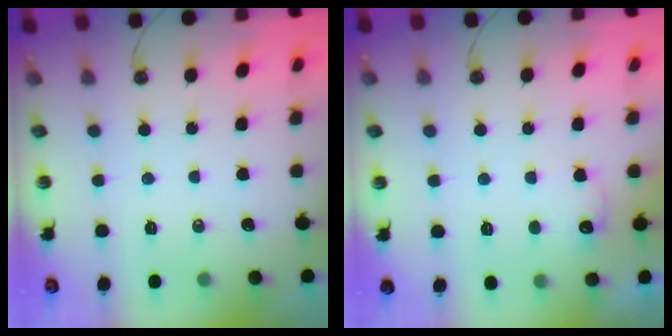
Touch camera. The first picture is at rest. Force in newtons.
{"total": 6.9, "press": 6.8, "slide": 1.3}